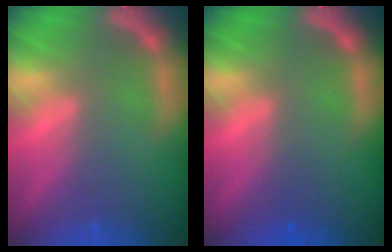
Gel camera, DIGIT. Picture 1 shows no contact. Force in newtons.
{"total": 0.9}